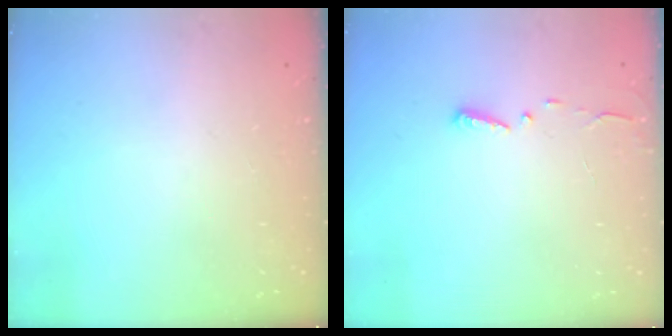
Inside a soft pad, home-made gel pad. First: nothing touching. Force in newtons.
{"total": 3.0, "press": 2.9, "slide": 0.3}